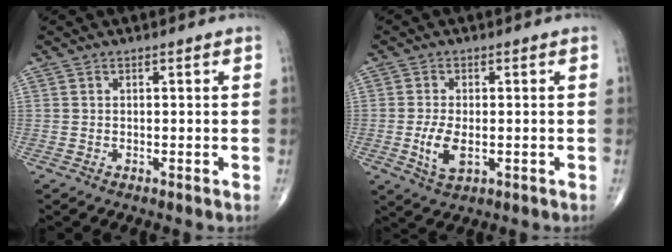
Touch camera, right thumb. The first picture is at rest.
{"total": 5.4, "force": [-1.0, 2.7, 4.6], "torque": [-0.095, -0.008, -0.015]}